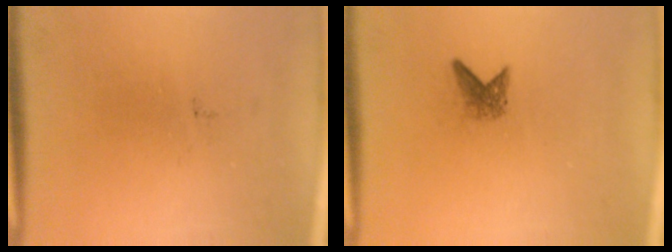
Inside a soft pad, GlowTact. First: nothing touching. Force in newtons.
{"total": 1.6}